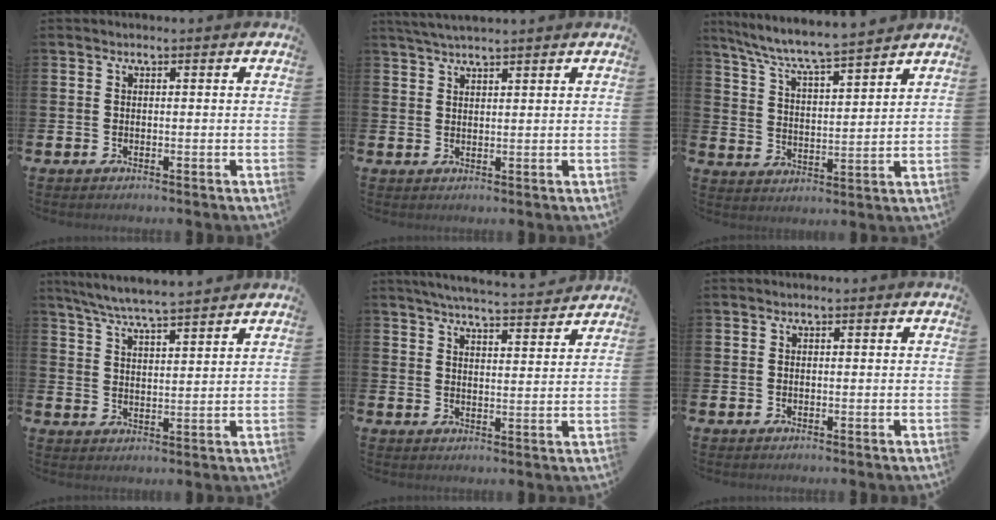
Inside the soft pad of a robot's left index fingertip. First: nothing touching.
{"total": 3.0, "force": [2.8, 0.3, 1.1], "torque": [-0.023, -0.005, 0.051]}
{"total": 7.3, "force": [6.9, 0.2, 2.3], "torque": [-0.074, -0.050, 0.120]}
{"total": 6.3, "force": [6.1, 0.0, 1.7], "torque": [-0.054, -0.031, 0.108]}
{"total": 5.4, "force": [5.3, 0.1, 1.2], "torque": [-0.034, -0.034, 0.093]}
{"total": 0.0}